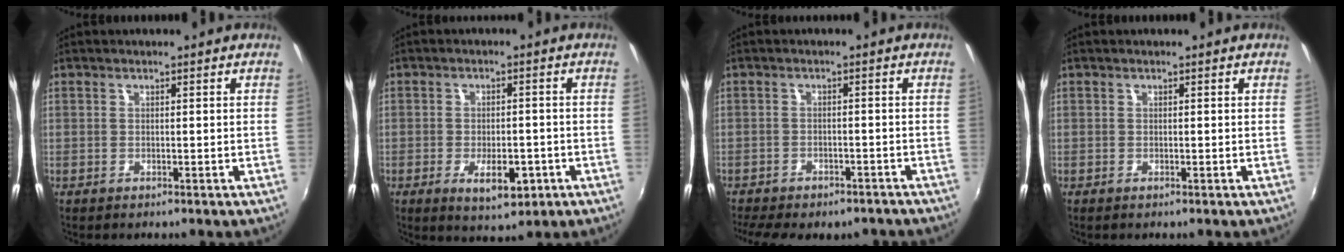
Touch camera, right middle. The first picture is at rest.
{"total": 7.0, "force": [-2.9, 3.4, 5.4], "torque": [-0.103, -0.008, -0.037]}
{"total": 12.2, "force": [-10.0, 4.6, 5.3], "torque": [-0.124, -0.024, -0.134]}
{"total": 0.0}